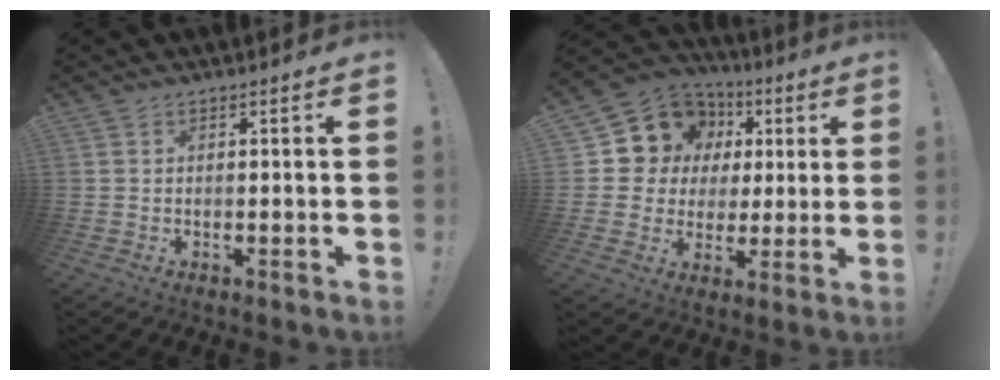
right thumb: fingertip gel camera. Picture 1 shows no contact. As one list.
[{"total": 12.3, "force": [5.2, 10.5, 3.7], "torque": [-0.051, -0.034, 0.113]}]